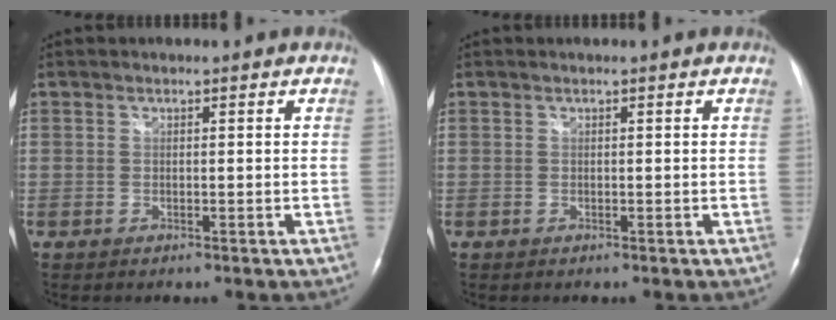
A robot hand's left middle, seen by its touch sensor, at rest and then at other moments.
{"total": 0.0}